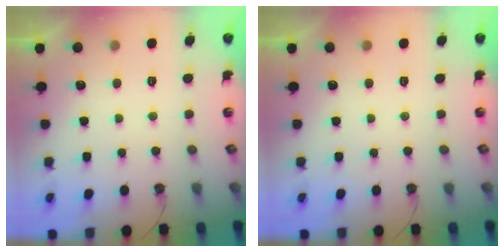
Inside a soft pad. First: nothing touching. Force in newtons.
{"total": 0.0}